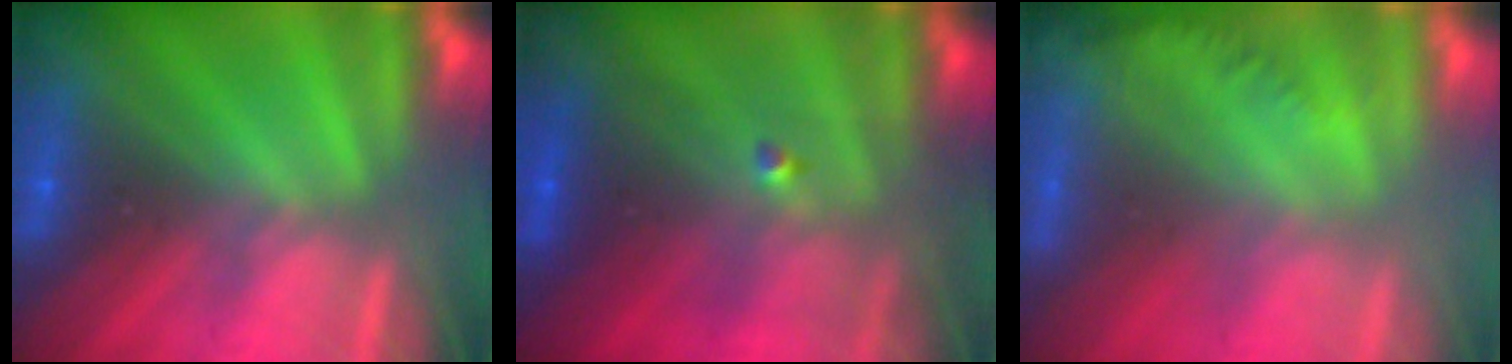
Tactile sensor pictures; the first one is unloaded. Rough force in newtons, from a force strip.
{"total": 4.3}
{"total": 1.3}